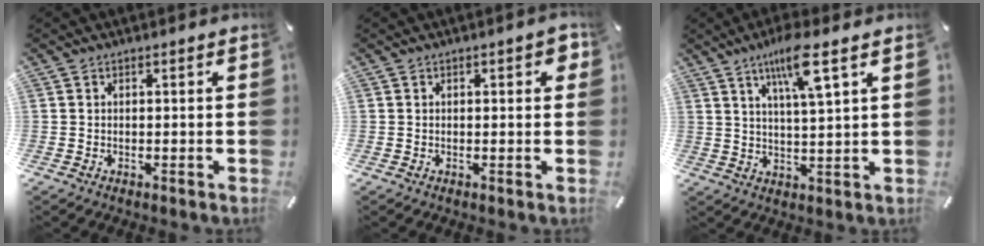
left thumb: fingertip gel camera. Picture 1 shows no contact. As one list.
[{"total": 2.6, "force": [0.6, 1.1, 2.2], "torque": [-0.027, -0.002, 0.006]}, {"total": 10.0, "force": [5.7, 1.7, 8.1], "torque": [-0.145, -0.014, 0.093]}]